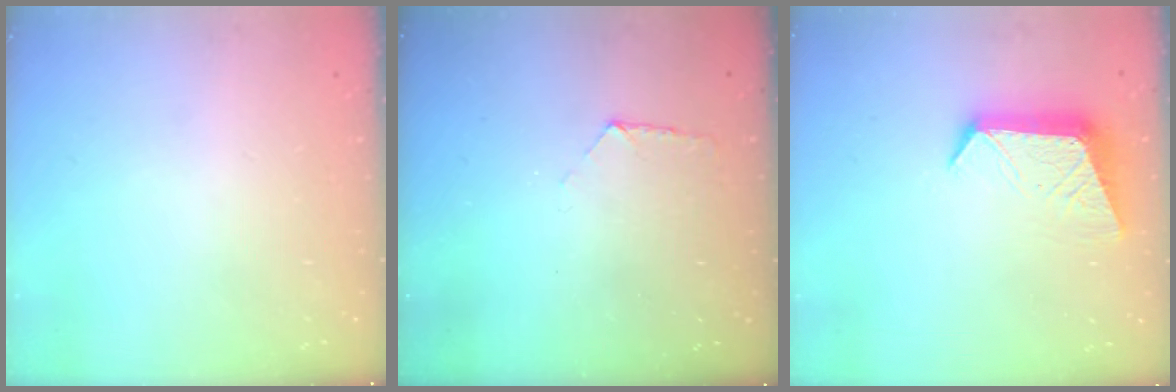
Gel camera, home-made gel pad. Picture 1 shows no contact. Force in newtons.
{"total": 6.0, "press": 6.0, "slide": 0.5}
{"total": 10.4, "press": 10.3, "slide": 1.1}